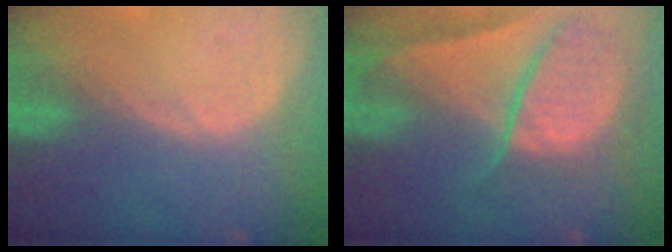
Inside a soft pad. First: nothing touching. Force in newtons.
{"total": 10.3, "press": 8.7, "slide": 5.5}